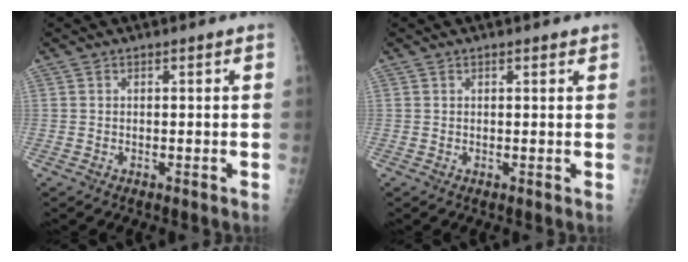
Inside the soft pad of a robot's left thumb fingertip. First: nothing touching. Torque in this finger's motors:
{"motor_torque": [-0.04, 0.08, -0.24, -0.12, 0.03]}